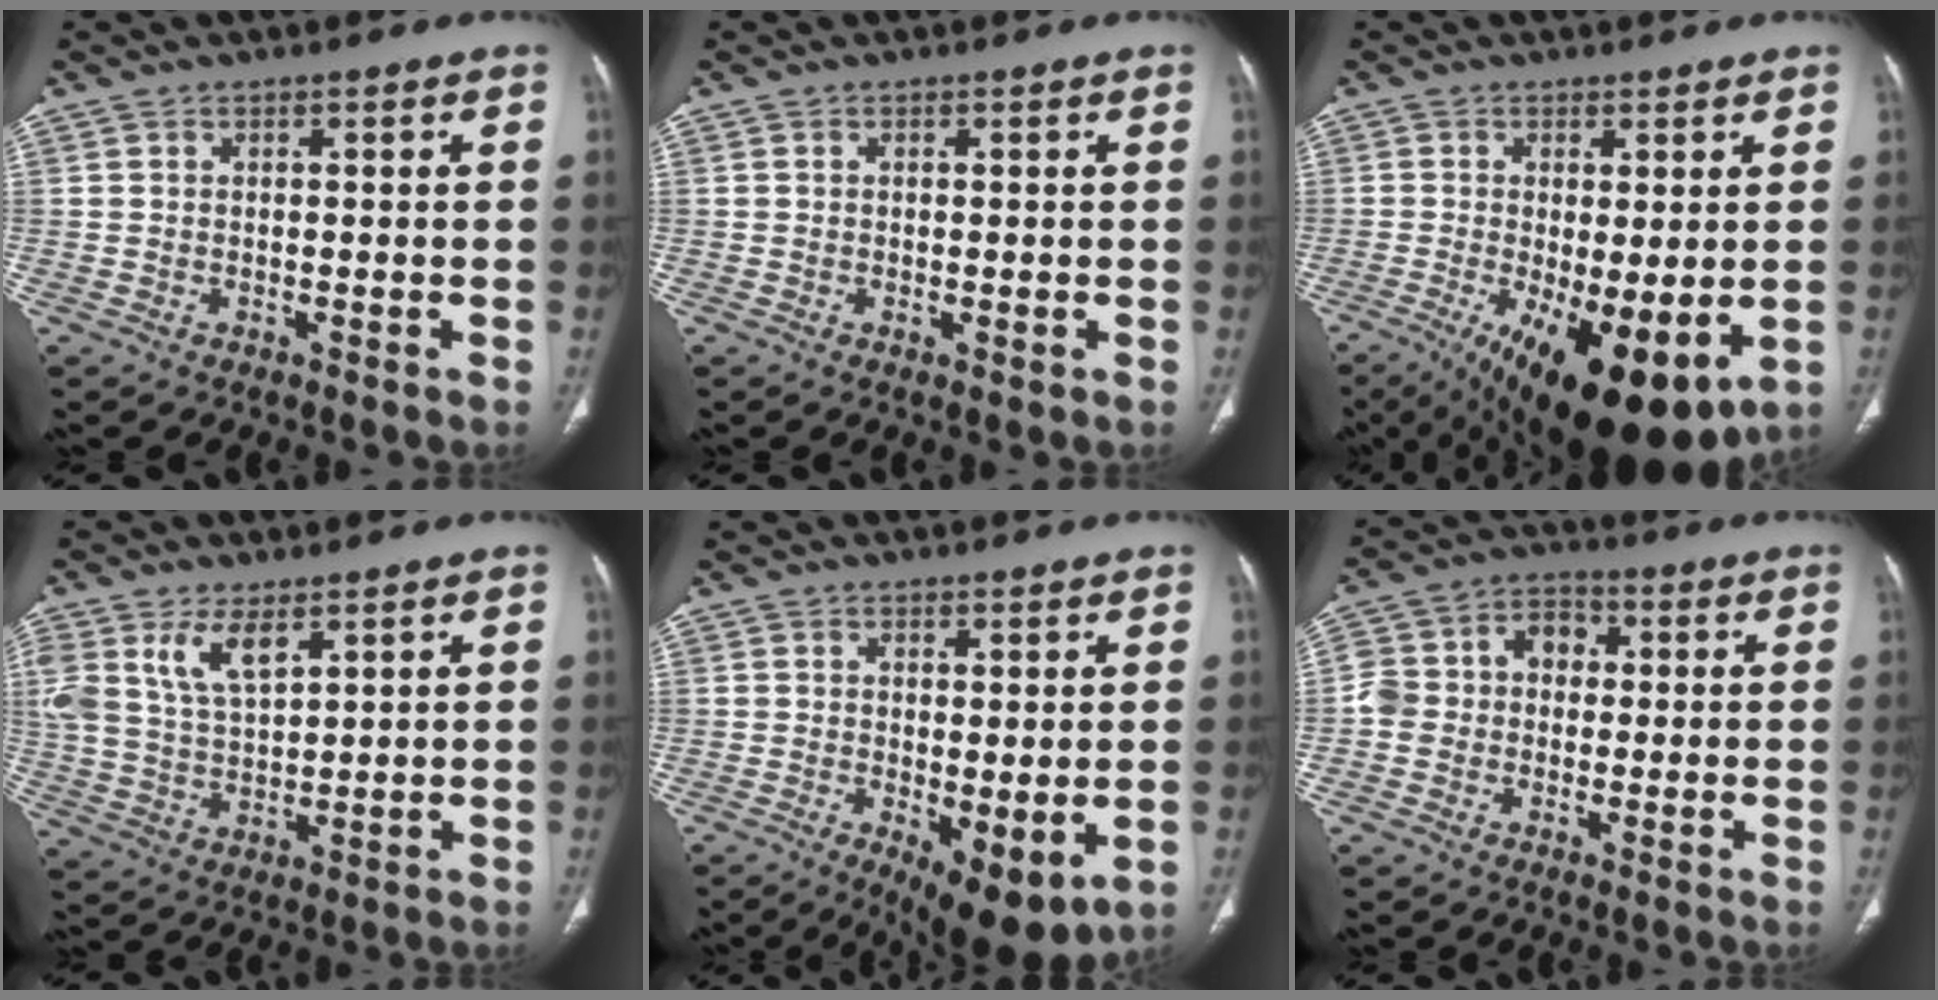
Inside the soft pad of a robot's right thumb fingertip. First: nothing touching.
{"total": 0.6, "force": [-0.1, 0.1, 0.5], "torque": [-0.012, -0.005, 0.001]}
{"total": 16.3, "force": [-5.2, 6.2, 14.2], "torque": [-0.214, -0.028, -0.063]}
{"total": 9.2, "force": [4.9, 4.6, 6.4], "torque": [-0.123, -0.013, 0.106]}
{"total": 9.4, "force": [-2.2, 3.5, 8.4], "torque": [-0.124, -0.023, -0.023]}
{"total": 9.1, "force": [0.0, 7.6, 5.1], "torque": [-0.072, 0.038, -0.011]}